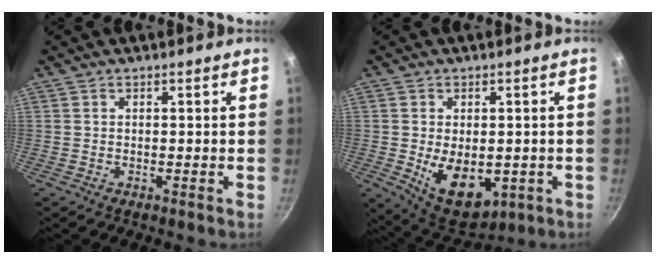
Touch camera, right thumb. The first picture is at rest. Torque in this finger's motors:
{"motor_torque": [-0.19, 1.03, 0.52, 0.72, 0.11]}